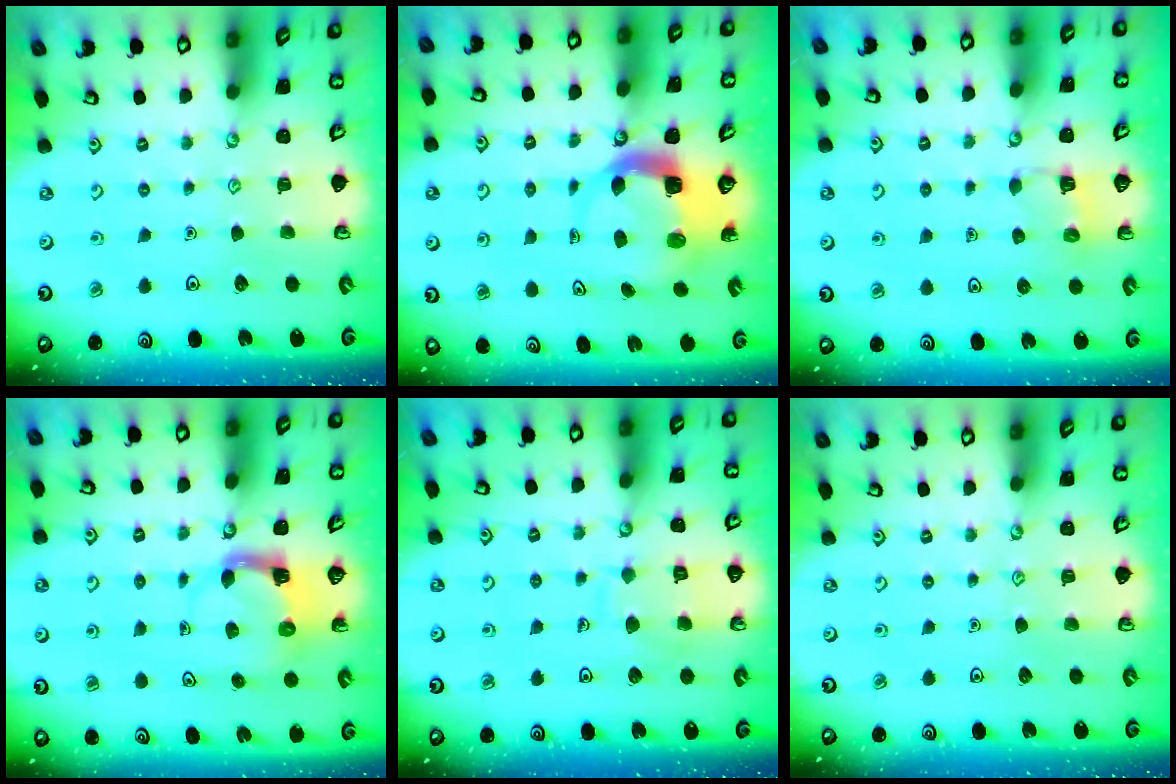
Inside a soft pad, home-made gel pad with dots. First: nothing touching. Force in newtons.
{"total": 6.2, "press": 6.1, "slide": 0.9}
{"total": 3.8, "press": 3.8, "slide": 0.3}
{"total": 4.0, "press": 3.9, "slide": 0.6}
{"total": 8.6, "press": 8.6, "slide": 0.8}
{"total": 0.0}